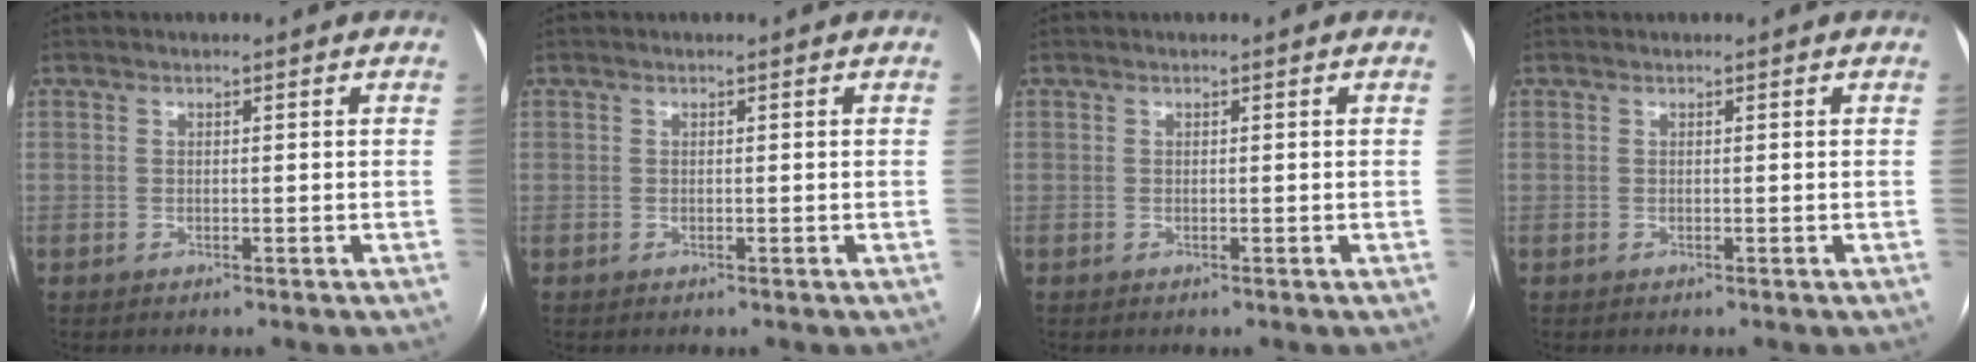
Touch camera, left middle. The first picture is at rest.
{"total": 0.0}
{"total": 0.0}
{"total": 0.0}